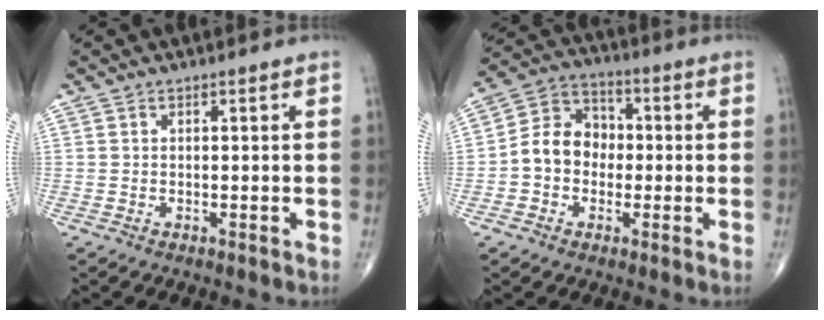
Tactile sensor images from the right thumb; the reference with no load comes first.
{"total": 9.7, "force": [-1.1, 8.0, 5.3], "torque": [-0.071, 0.038, -0.035]}